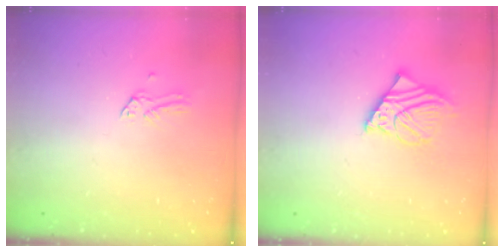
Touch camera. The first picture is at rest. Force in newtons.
{"total": 9.4, "press": 9.3, "slide": 1.4}